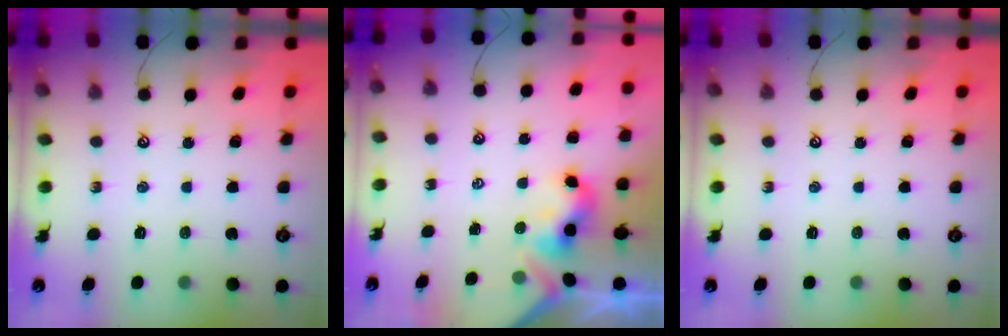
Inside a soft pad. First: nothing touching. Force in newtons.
{"total": 3.4, "press": 3.4, "slide": 0.4}
{"total": 0.0}